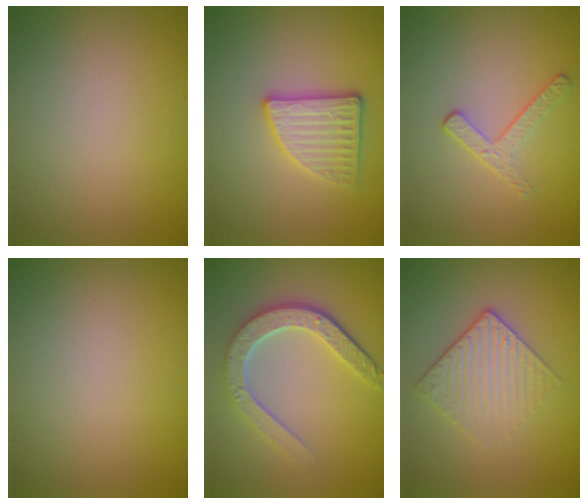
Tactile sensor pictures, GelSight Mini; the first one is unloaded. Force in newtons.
{"total": 3.3, "press": 3.0, "slide": 1.4}
{"total": 1.8, "press": 1.1, "slide": 1.4}
{"total": 0.0}
{"total": 4.7, "press": 3.6, "slide": 2.9}
{"total": 3.0, "press": 2.6, "slide": 1.4}